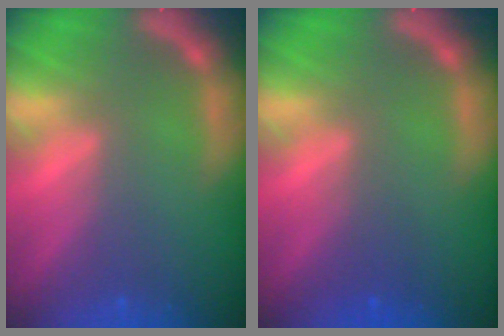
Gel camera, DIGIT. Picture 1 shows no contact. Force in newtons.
{"total": 1.5}